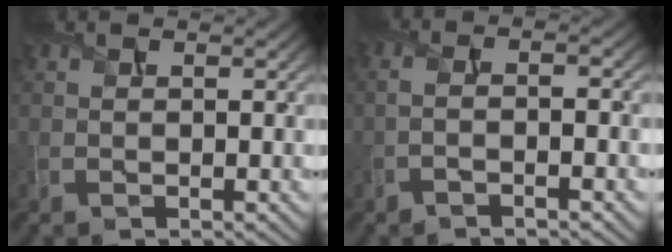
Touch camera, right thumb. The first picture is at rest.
{"total": 2.6, "force": [-1.4, 0.5, 2.2], "torque": [-0.041, 0.005, -0.037]}